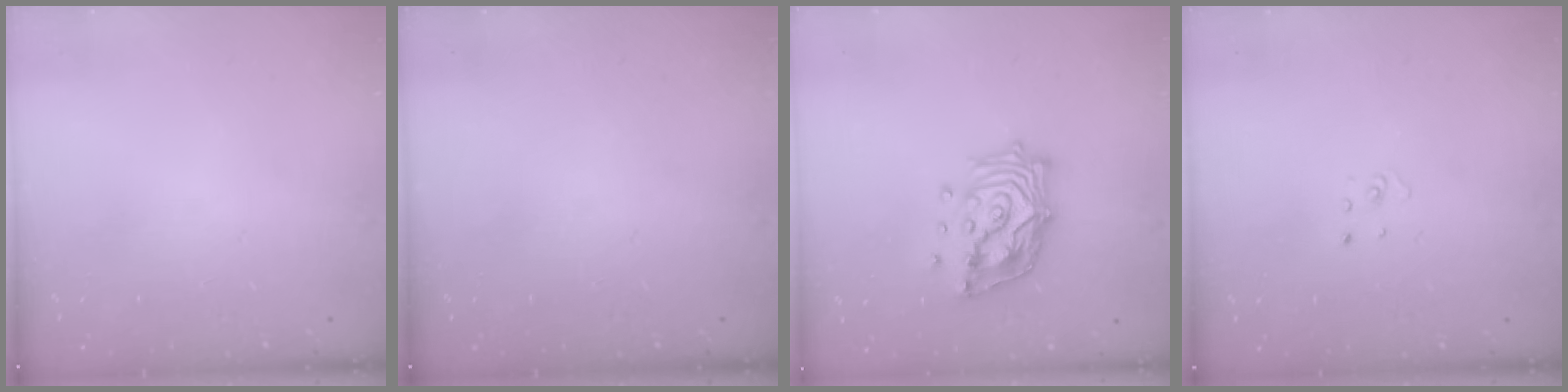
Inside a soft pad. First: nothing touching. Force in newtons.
{"total": 0.0}
{"total": 18.2, "press": 18.0, "slide": 2.7}
{"total": 1.5, "press": 1.5, "slide": 0.1}